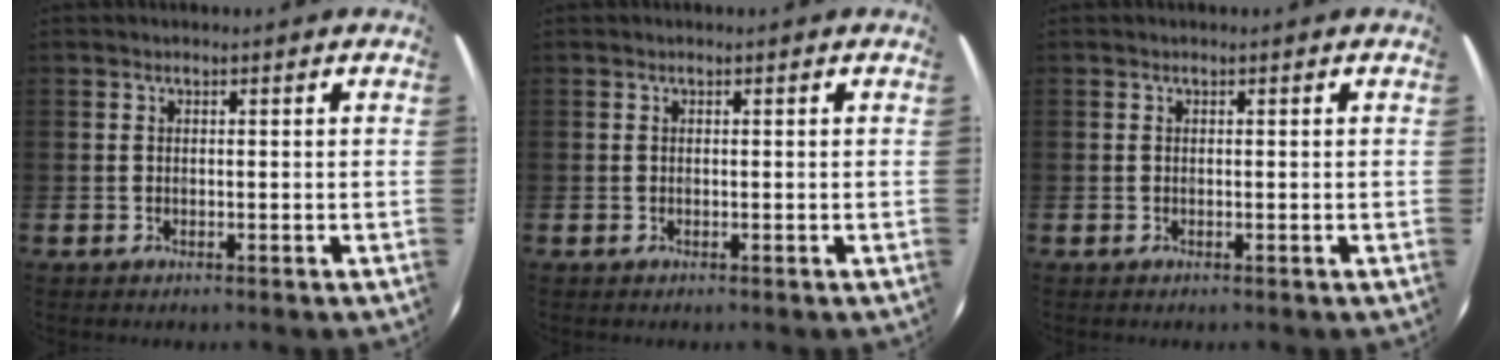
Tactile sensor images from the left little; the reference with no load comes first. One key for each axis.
{"total": 0.0}
{"total": 0.0}